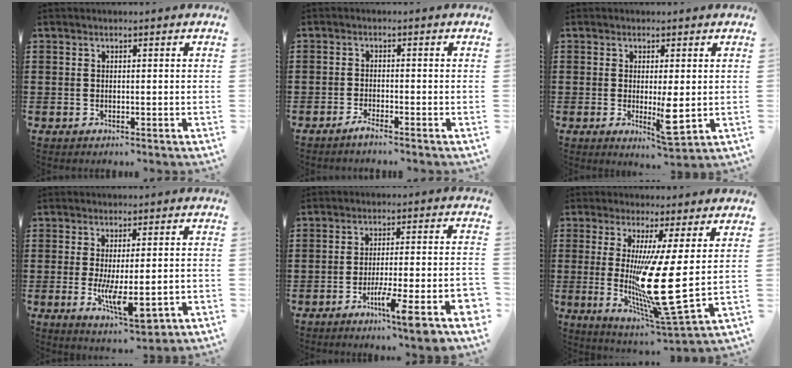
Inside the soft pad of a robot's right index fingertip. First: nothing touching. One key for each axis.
{"total": 1.6, "fx": -1.5, "fy": -0.1, "fz": 0.6, "tx": -0.012, "ty": -0.002, "tz": -0.027}
{"total": 5.1, "fx": -0.5, "fy": 1.1, "fz": 4.9, "tx": -0.079, "ty": -0.010, "tz": -0.007}
{"total": 7.7, "fx": -1.9, "fy": 1.6, "fz": 7.3, "tx": -0.147, "ty": -0.018, "tz": -0.034}
{"total": 9.4, "fx": -5.4, "fy": 0.6, "fz": 7.7, "tx": -0.128, "ty": -0.012, "tz": -0.097}
{"total": 14.6, "fx": 0.4, "fy": 1.2, "fz": 14.6, "tx": -0.257, "ty": -0.042, "tz": -0.003}